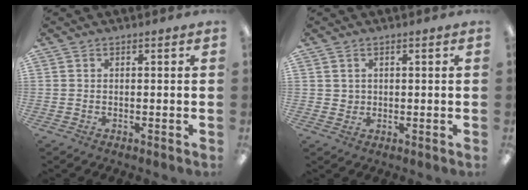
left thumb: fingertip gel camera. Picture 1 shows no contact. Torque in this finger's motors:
{"motor_torque": [-0.08, 0.04, 0.03, -0.01, 0.00]}